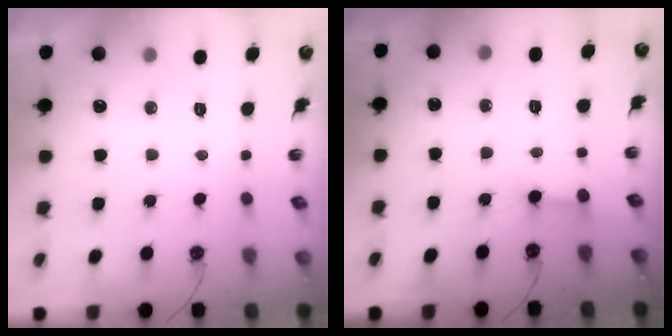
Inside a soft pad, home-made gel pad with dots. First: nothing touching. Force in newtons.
{"total": 3.0, "press": 2.9, "slide": 0.5}